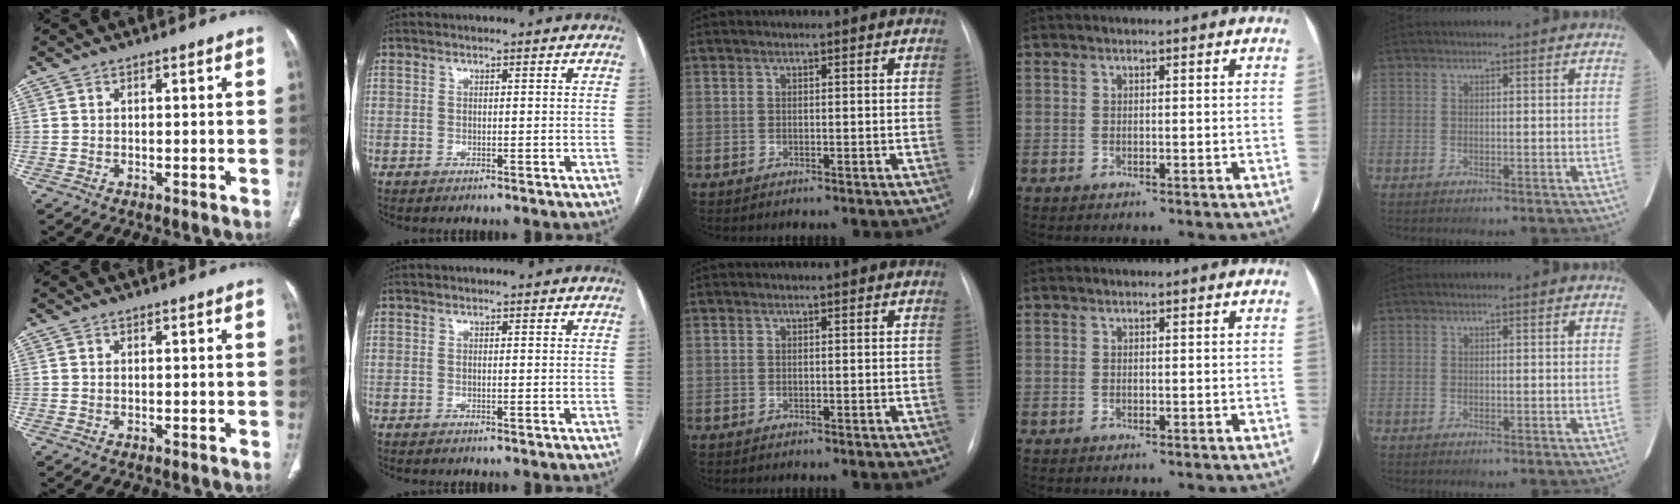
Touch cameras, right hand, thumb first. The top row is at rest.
{}